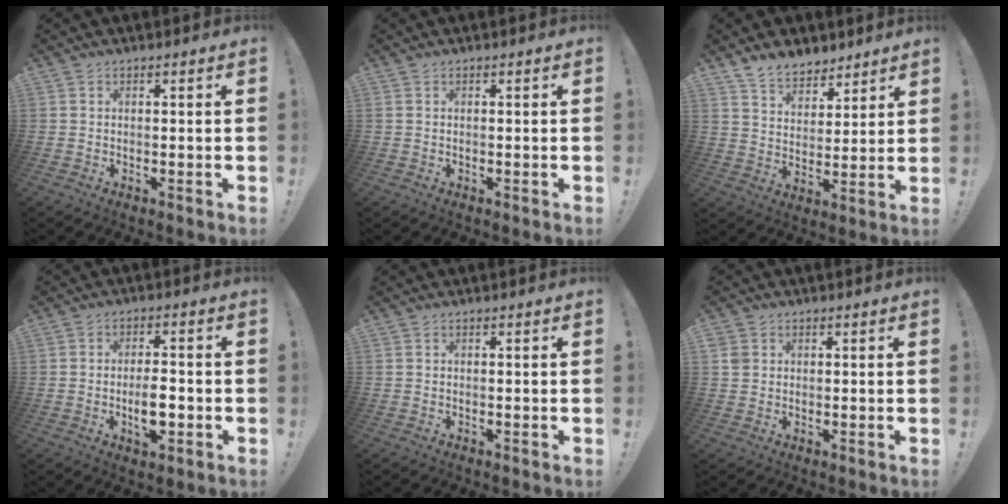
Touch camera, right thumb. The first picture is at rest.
{"total": 0.0}
{"total": 9.3, "force": [7.7, 4.8, 2.0], "torque": [-0.036, -0.057, 0.150]}
{"total": 6.9, "force": [-2.0, 3.5, 5.6], "torque": [-0.092, 0.006, -0.034]}
{"total": 0.0}
{"total": 2.8, "force": [1.2, 2.3, 1.0], "torque": [-0.020, 0.003, 0.025]}